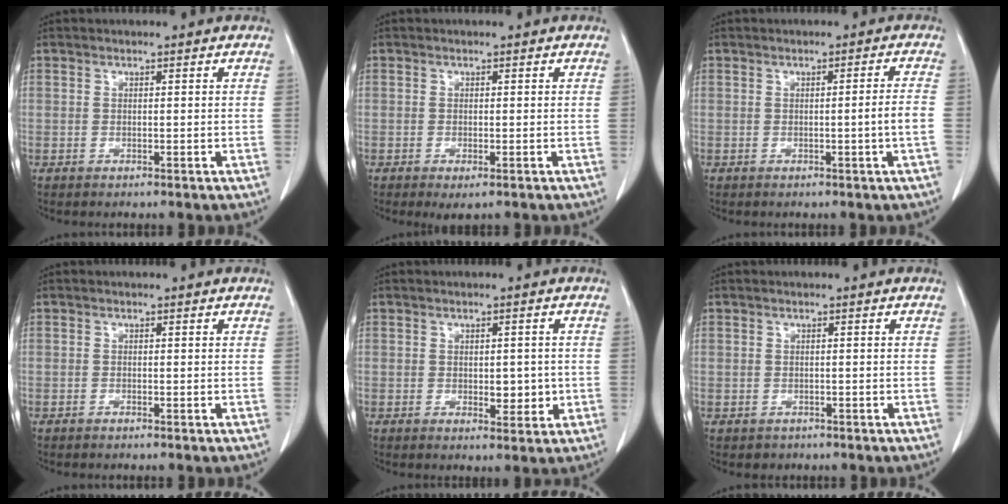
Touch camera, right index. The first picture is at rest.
{"total": 1.8, "force": [-1.0, 0.5, 1.3], "torque": [-0.018, -0.005, -0.011]}
{"total": 2.7, "force": [-0.7, -0.9, 2.4], "torque": [-0.036, -0.002, -0.010]}
{"total": 0.0}
{"total": 3.6, "force": [-0.4, 2.0, 3.0], "torque": [-0.034, -0.002, 0.002]}
{"total": 1.3, "force": [-0.7, 1.0, -0.1], "torque": [-0.009, 0.002, -0.008]}